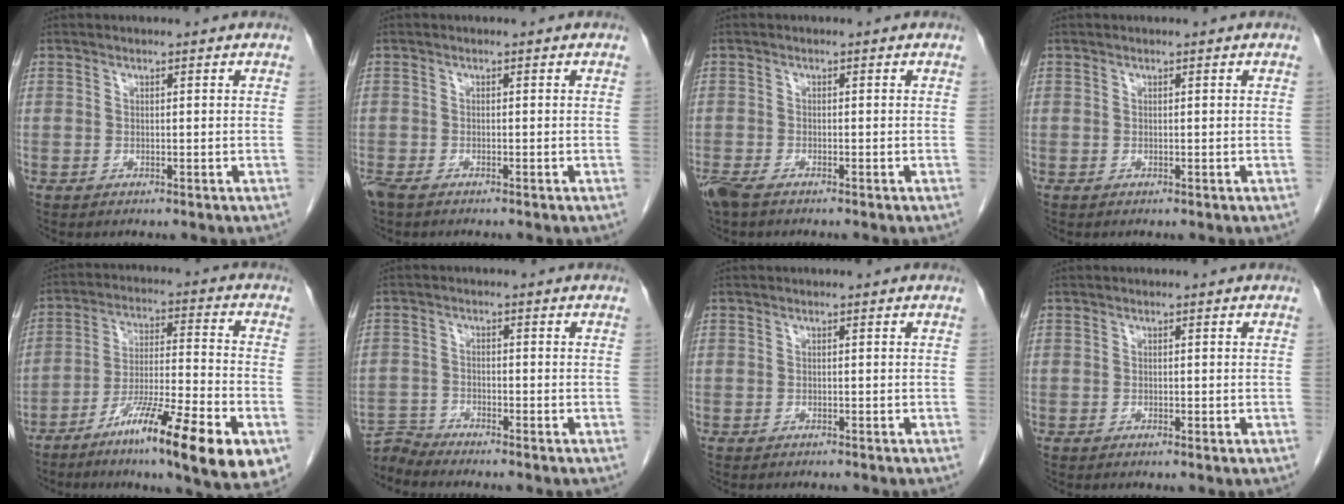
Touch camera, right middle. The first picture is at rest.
{"total": 2.7, "force": [-2.2, 0.7, 1.5], "torque": [-0.031, -0.008, -0.039]}
{"total": 3.7, "force": [-2.8, 0.9, 2.1], "torque": [-0.047, -0.011, -0.052]}
{"total": 0.0}
{"total": 18.8, "force": [-9.9, 1.4, 15.9], "torque": [-0.227, -0.025, -0.159]}
{"total": 3.7, "force": [-3.4, -1.1, -0.9], "torque": [0.017, -0.012, -0.065]}
{"total": 0.7, "force": [-0.7, 0.1, 0.1], "torque": [-0.003, 0.000, -0.010]}
{"total": 0.6, "force": [-0.3, 0.2, 0.5], "torque": [-0.010, 0.000, -0.004]}